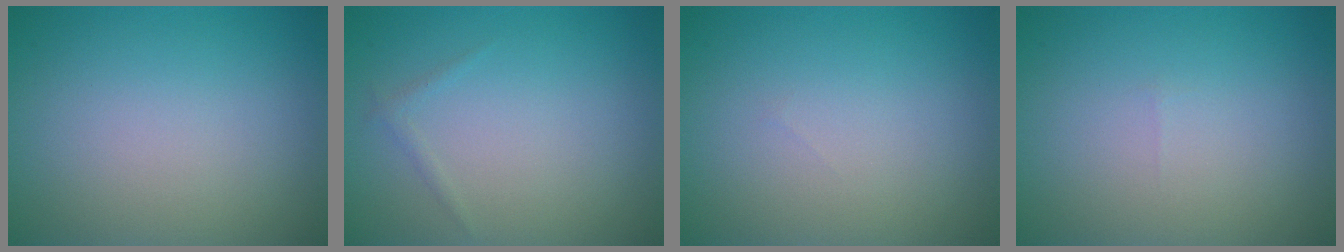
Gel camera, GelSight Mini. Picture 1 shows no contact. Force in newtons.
{"total": 0.6, "press": 0.6, "slide": 0.0}
{"total": 0.0}
{"total": 0.0}